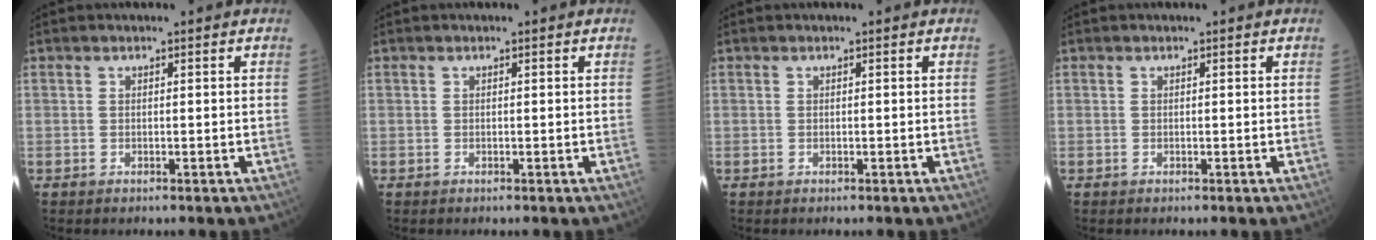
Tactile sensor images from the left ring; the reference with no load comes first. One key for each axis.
{"total": 0.0}
{"total": 0.0}
{"total": 0.0}